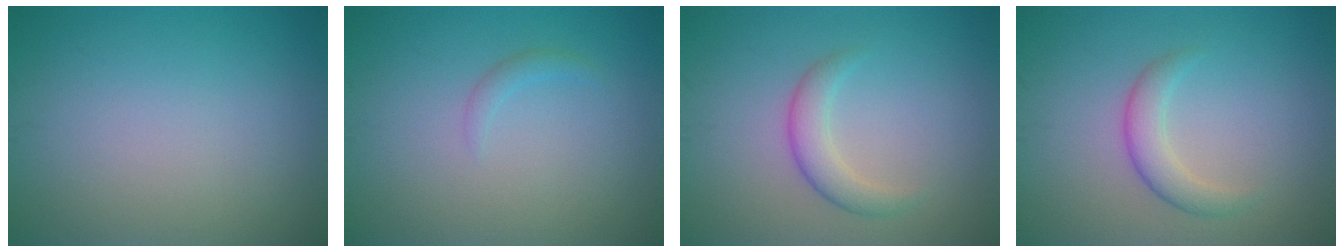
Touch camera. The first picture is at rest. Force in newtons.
{"total": 0.9, "press": 0.8, "slide": 0.1}
{"total": 2.5, "press": 2.5, "slide": 0.0}
{"total": 2.5, "press": 2.5, "slide": 0.0}